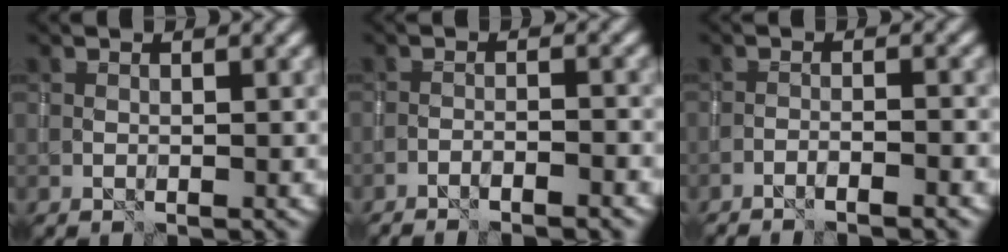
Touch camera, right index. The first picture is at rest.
{"total": 3.2, "force": [-2.8, 0.4, 1.4], "torque": [-0.020, 0.007, -0.047]}
{"total": 2.9, "force": [-2.5, 0.4, 1.4], "torque": [-0.021, 0.007, -0.046]}